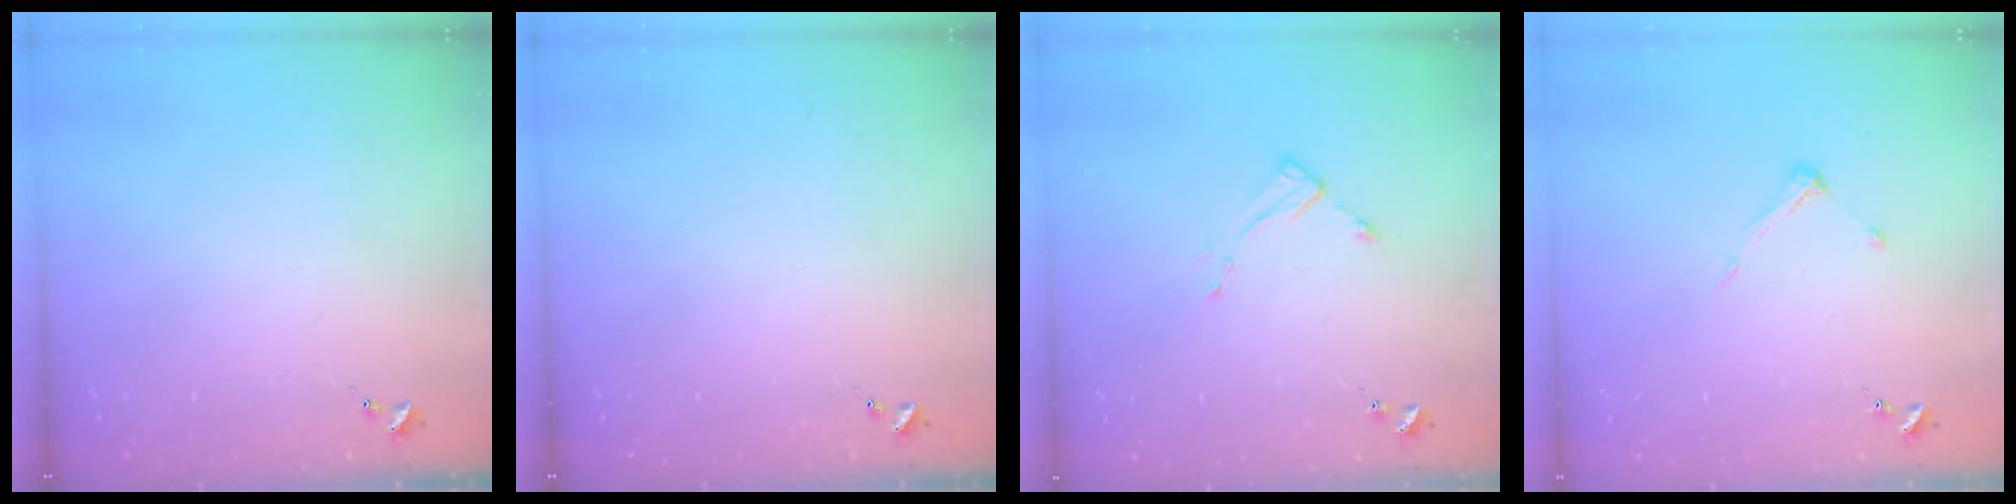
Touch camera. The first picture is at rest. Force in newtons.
{"total": 0.0}
{"total": 2.6, "press": 2.6, "slide": 0.4}
{"total": 5.7, "press": 5.7, "slide": 0.4}